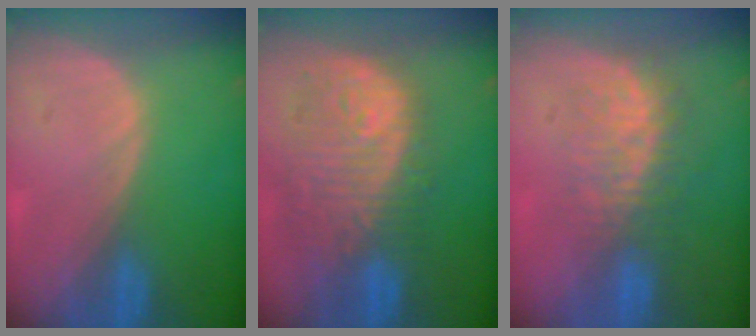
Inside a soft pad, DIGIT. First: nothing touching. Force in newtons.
{"total": 11.9, "press": 10.7, "slide": 5.4}
{"total": 7.7, "press": 7.4, "slide": 1.9}